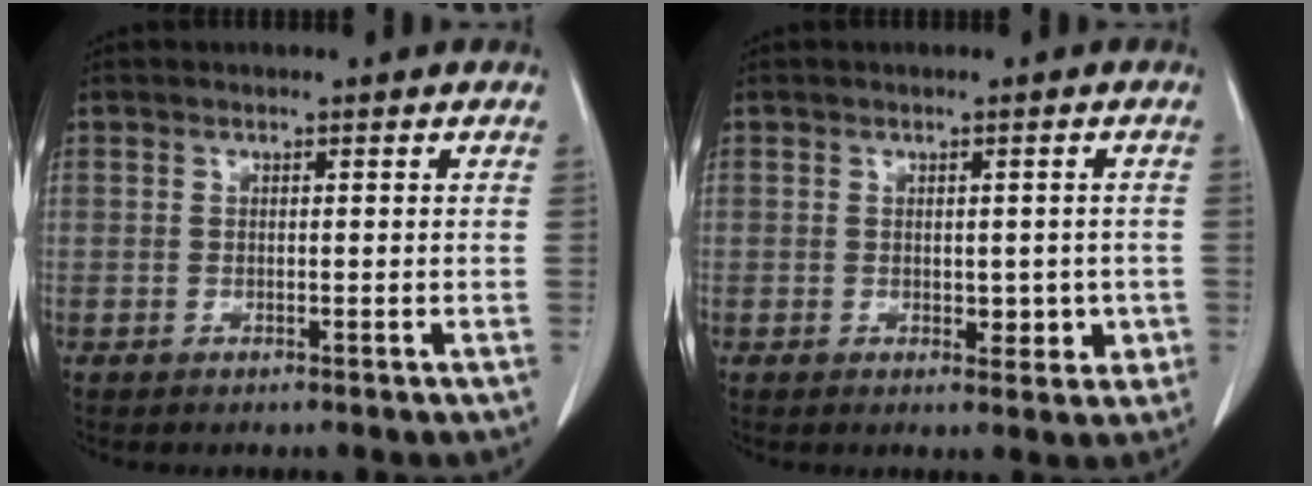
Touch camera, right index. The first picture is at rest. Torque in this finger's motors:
{"motor_torque": [0.18, 0.08, 0.09, 0.04]}